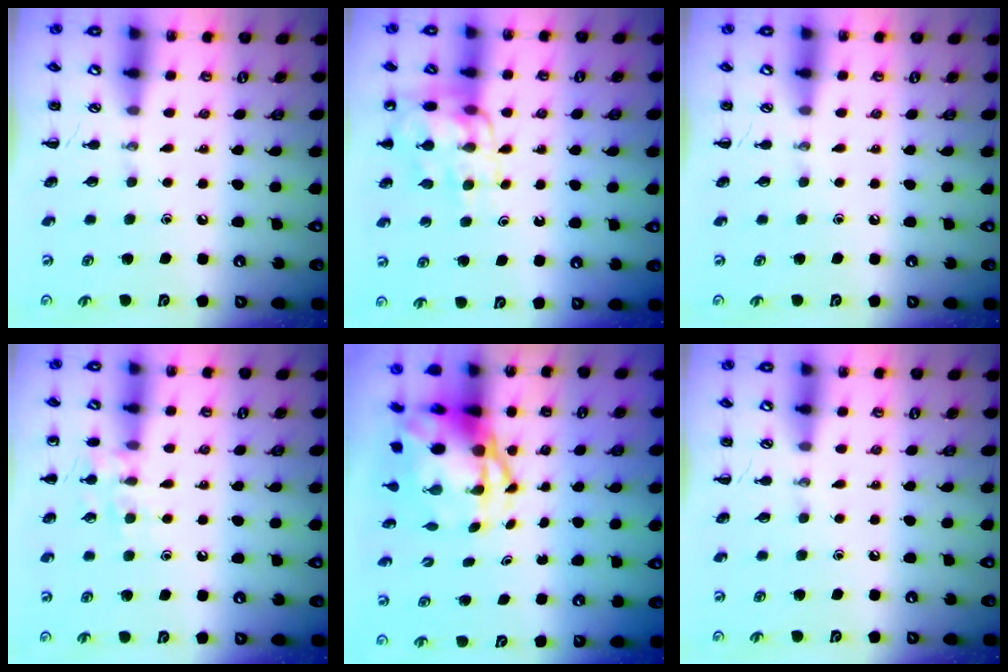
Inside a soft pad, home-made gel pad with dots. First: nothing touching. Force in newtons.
{"total": 12.3, "press": 12.1, "slide": 2.2}
{"total": 0.0}
{"total": 8.6, "press": 8.5, "slide": 1.0}
{"total": 6.2, "press": 6.0, "slide": 1.6}
{"total": 0.0}